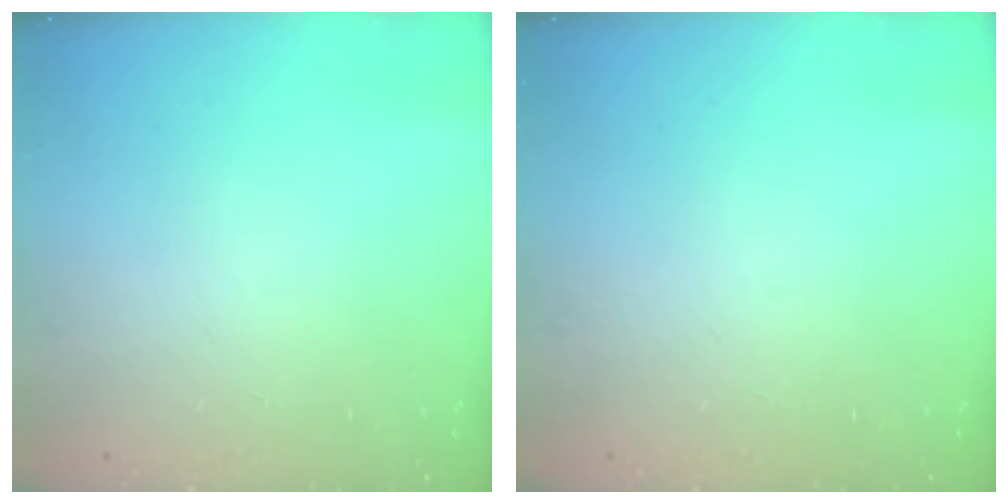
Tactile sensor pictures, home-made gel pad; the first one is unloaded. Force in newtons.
{"total": 0.0}